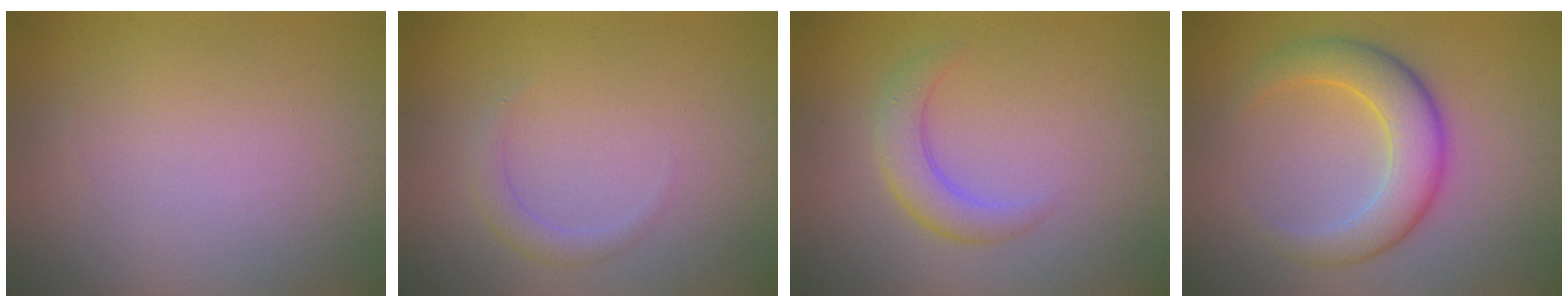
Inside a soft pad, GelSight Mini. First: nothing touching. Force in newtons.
{"total": 1.6, "press": 1.6, "slide": 0.1}
{"total": 3.0, "press": 3.0, "slide": 0.2}
{"total": 5.6, "press": 5.6, "slide": 0.1}